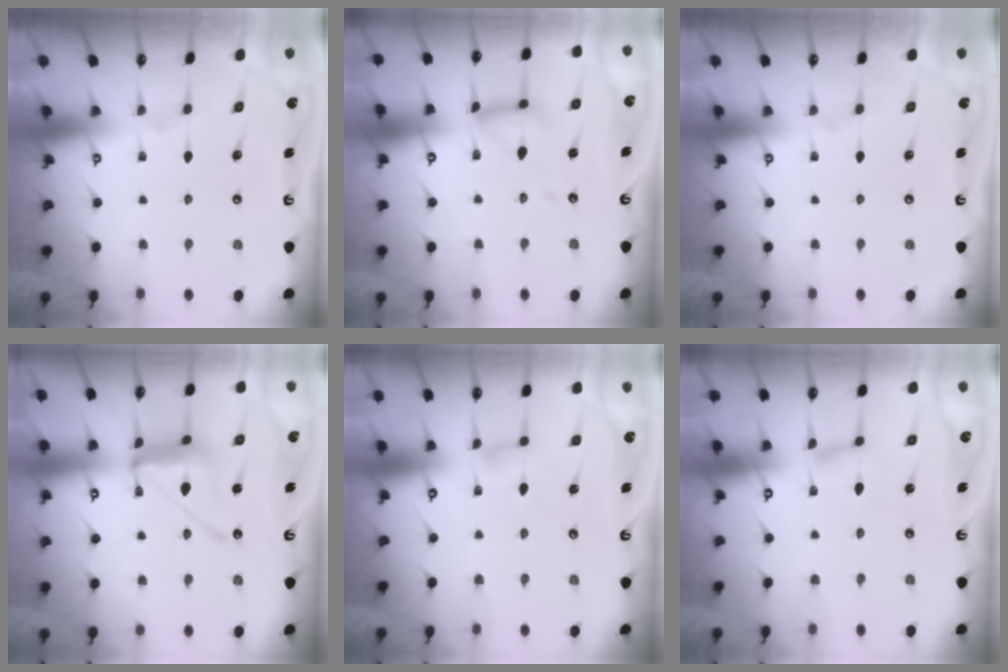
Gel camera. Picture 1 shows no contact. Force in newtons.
{"total": 11.4, "press": 11.3, "slide": 1.2}
{"total": 0.0}
{"total": 13.4, "press": 13.3, "slide": 1.1}
{"total": 4.7, "press": 4.7, "slide": 0.5}
{"total": 2.0, "press": 1.9, "slide": 0.3}